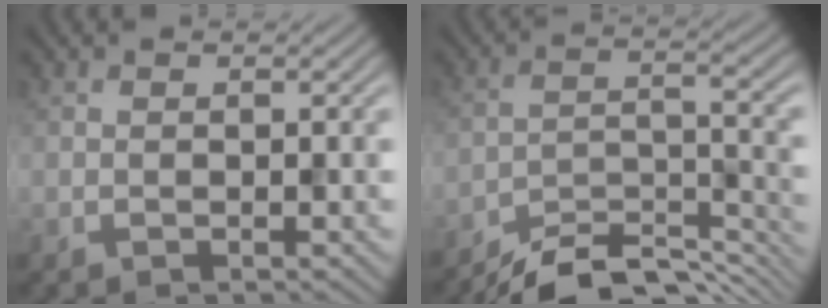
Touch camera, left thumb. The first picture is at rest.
{"total": 9.6, "force": [-8.3, 2.2, 4.4], "torque": [-0.078, -0.001, -0.141]}